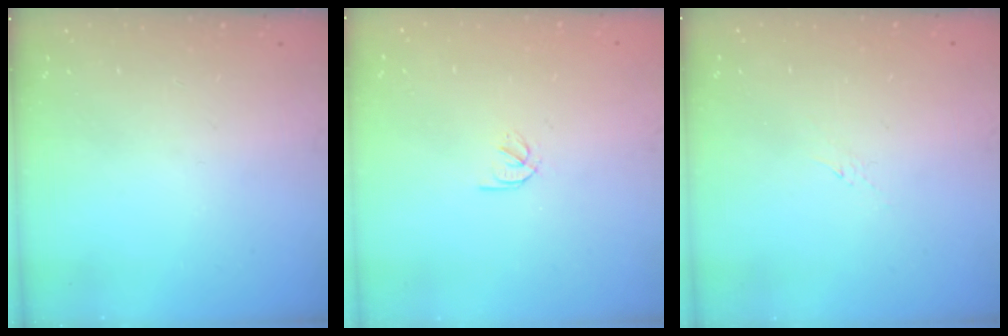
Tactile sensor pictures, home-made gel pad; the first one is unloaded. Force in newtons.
{"total": 1.6, "press": 1.6, "slide": 0.3}
{"total": 2.8, "press": 2.7, "slide": 0.6}